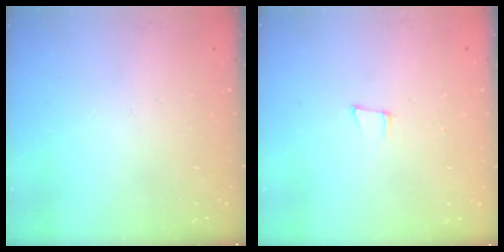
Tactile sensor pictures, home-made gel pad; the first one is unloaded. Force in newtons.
{"total": 5.0, "press": 4.1, "slide": 2.9}